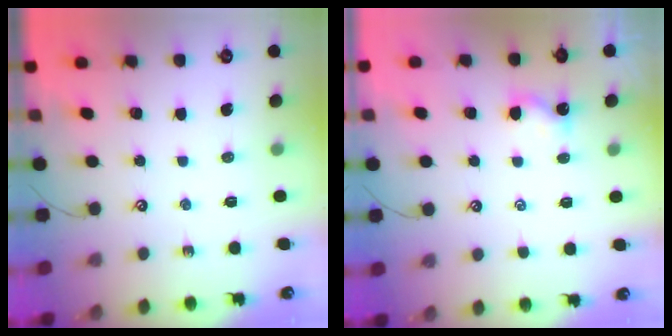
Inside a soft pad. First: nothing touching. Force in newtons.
{"total": 2.5, "press": 2.5, "slide": 0.1}